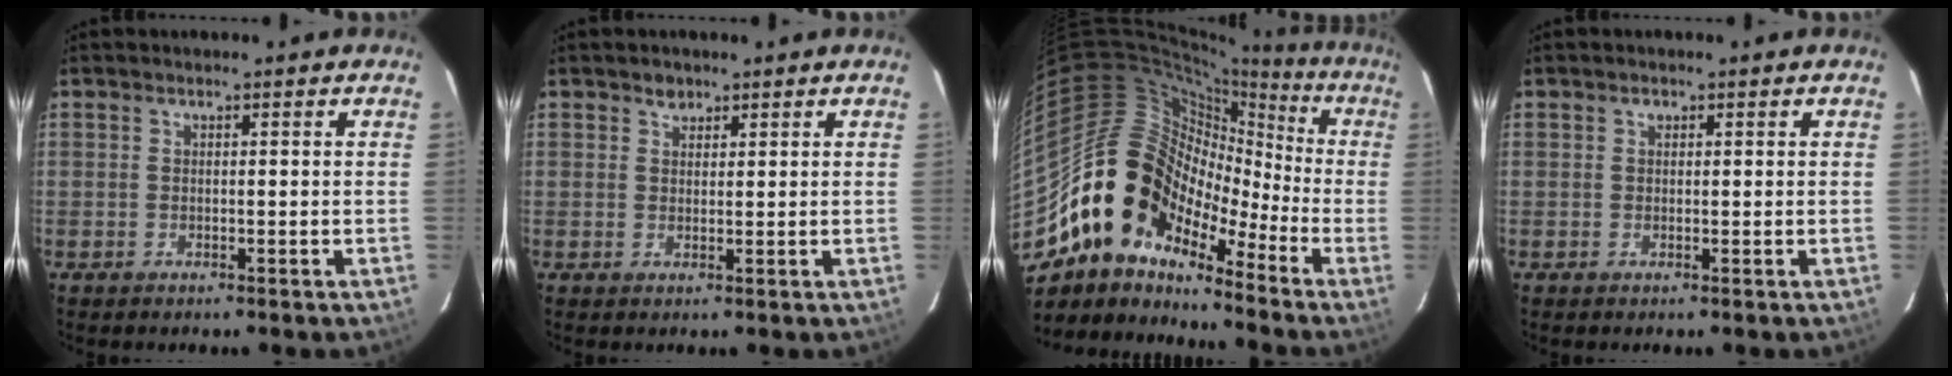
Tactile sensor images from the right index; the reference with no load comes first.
{"total": 1.8, "force": [1.1, 1.3, 0.3], "torque": [0.001, 0.007, 0.018]}
{"total": 15.2, "force": [-8.8, 10.9, 5.9], "torque": [-0.106, 0.029, -0.182]}
{"total": 0.8, "force": [0.2, 0.7, 0.2], "torque": [0.000, 0.004, 0.002]}